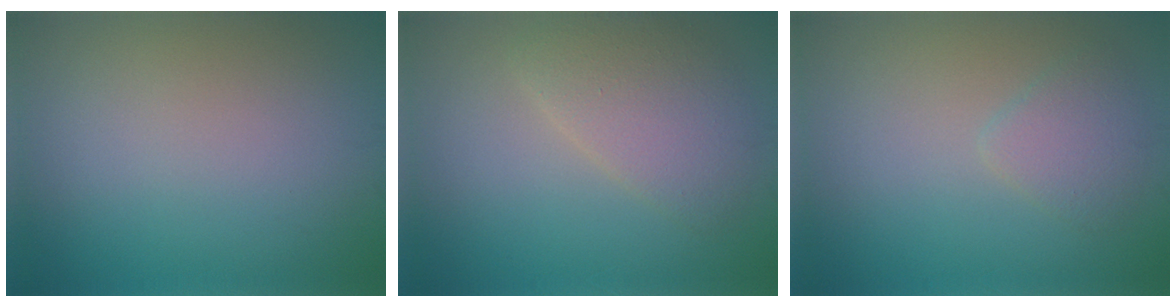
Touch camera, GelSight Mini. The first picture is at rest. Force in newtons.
{"total": 3.6, "press": 3.6, "slide": 0.3}
{"total": 2.0, "press": 2.0, "slide": 0.2}